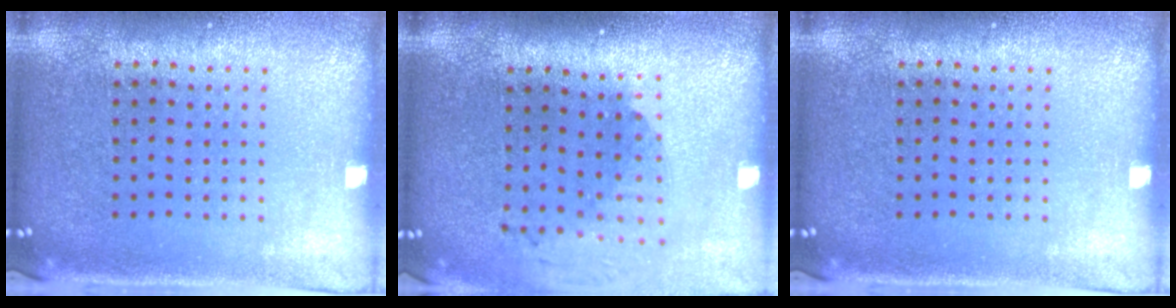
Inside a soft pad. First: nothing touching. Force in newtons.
{"total": 1.9, "press": 1.4, "slide": 1.3}
{"total": 0.0}